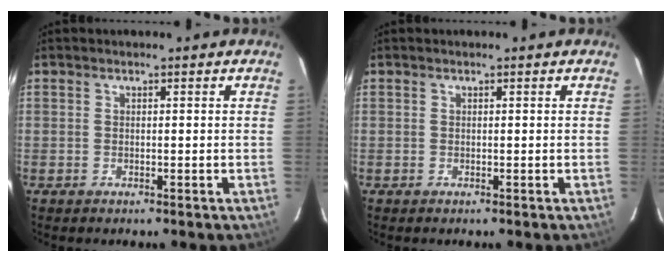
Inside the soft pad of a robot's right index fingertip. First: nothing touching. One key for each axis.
{"total": 0.0}